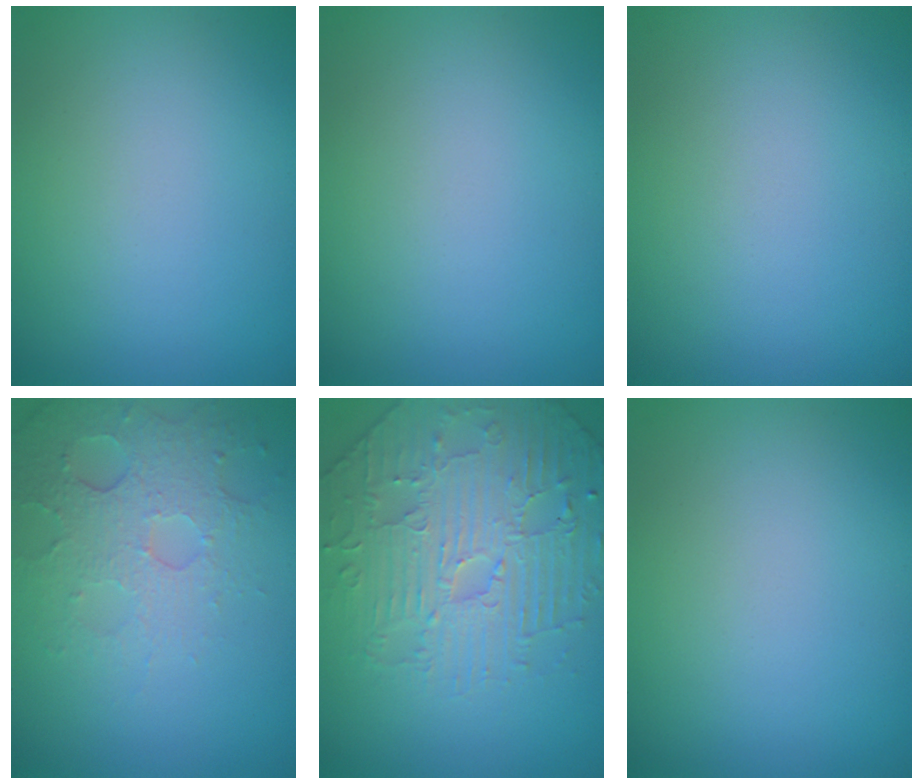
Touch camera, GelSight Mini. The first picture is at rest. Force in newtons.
{"total": 0.0}
{"total": 0.0}
{"total": 5.0, "press": 3.3, "slide": 3.8}
{"total": 4.5, "press": 4.5, "slide": 0.4}
{"total": 0.0}